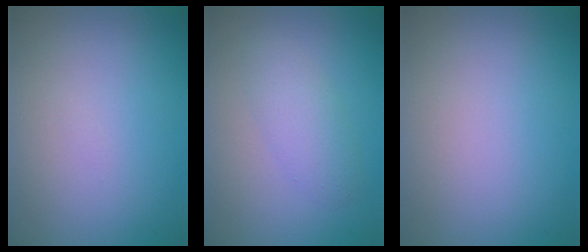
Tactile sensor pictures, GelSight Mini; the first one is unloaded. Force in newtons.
{"total": 2.5, "press": 2.5, "slide": 0.1}
{"total": 0.0}